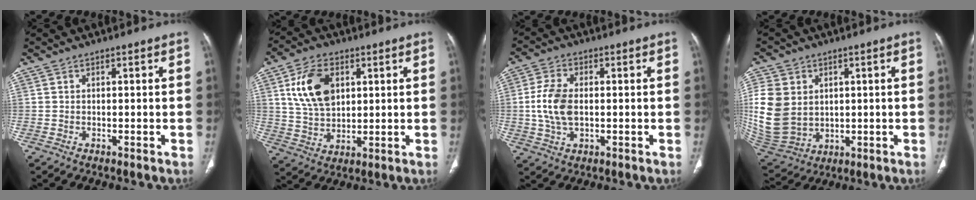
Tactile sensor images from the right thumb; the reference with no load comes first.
{"total": 11.6, "force": [3.7, 7.4, 8.0], "torque": [-0.133, -0.009, 0.074]}
{"total": 8.2, "force": [-0.1, 4.9, 6.6], "torque": [-0.143, 0.005, -0.003]}
{"total": 17.7, "force": [2.5, 14.0, 10.6], "torque": [-0.239, -0.009, 0.073]}